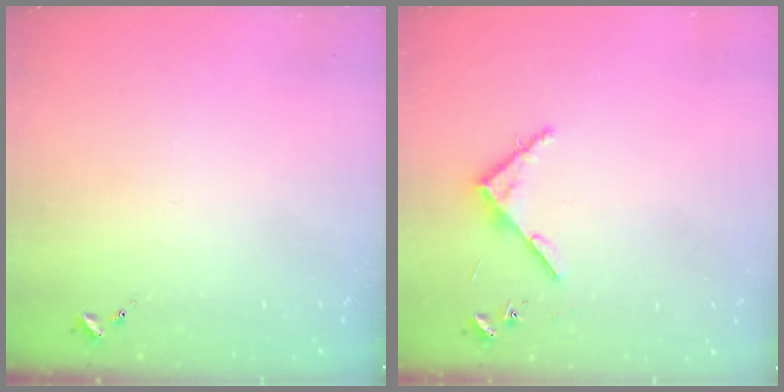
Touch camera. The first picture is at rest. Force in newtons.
{"total": 4.2, "press": 4.2, "slide": 0.4}